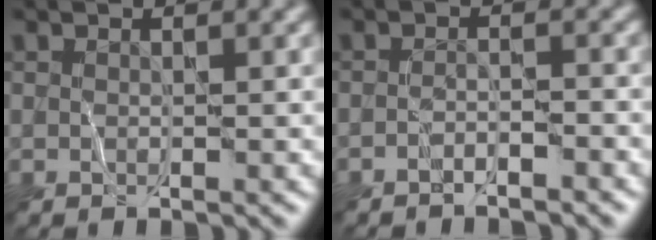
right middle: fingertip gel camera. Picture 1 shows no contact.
{"total": 1.5, "force": [-1.5, 0.0, 0.4], "torque": [-0.001, 0.005, -0.030]}